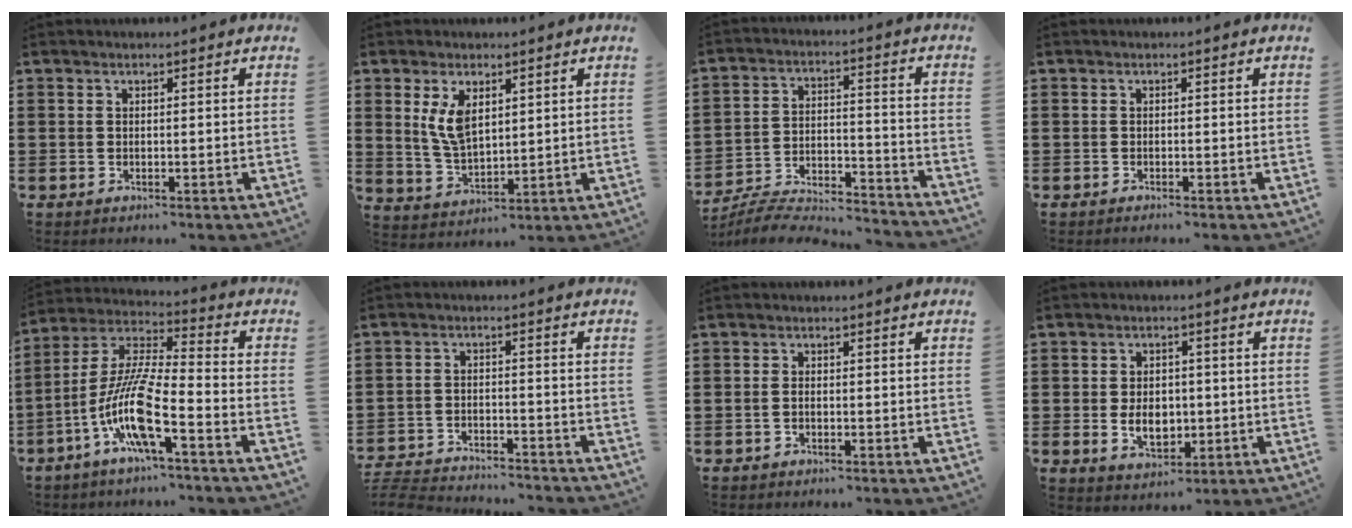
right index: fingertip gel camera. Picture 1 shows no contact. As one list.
[{"total": 6.6, "force": [2.7, 3.3, 5.0], "torque": [-0.107, 0.000, 0.044]}, {"total": 6.2, "force": [-6.1, 0.8, 1.2], "torque": [-0.027, -0.001, -0.125]}, {"total": 0.5, "force": [-0.5, 0.0, 0.1], "torque": [-0.004, -0.003, -0.010]}, {"total": 11.9, "force": [-5.9, 1.3, 10.3], "torque": [-0.235, -0.023, -0.122]}, {"total": 4.4, "force": [-4.4, 0.2, 0.5], "torque": [-0.025, -0.002, -0.096]}, {"total": 1.0, "force": [-0.4, 0.4, 0.9], "torque": [-0.020, -0.005, -0.007]}, {"total": 5.2, "force": [-0.6, 3.6, 3.7], "torque": [-0.061, -0.001, -0.014]}]